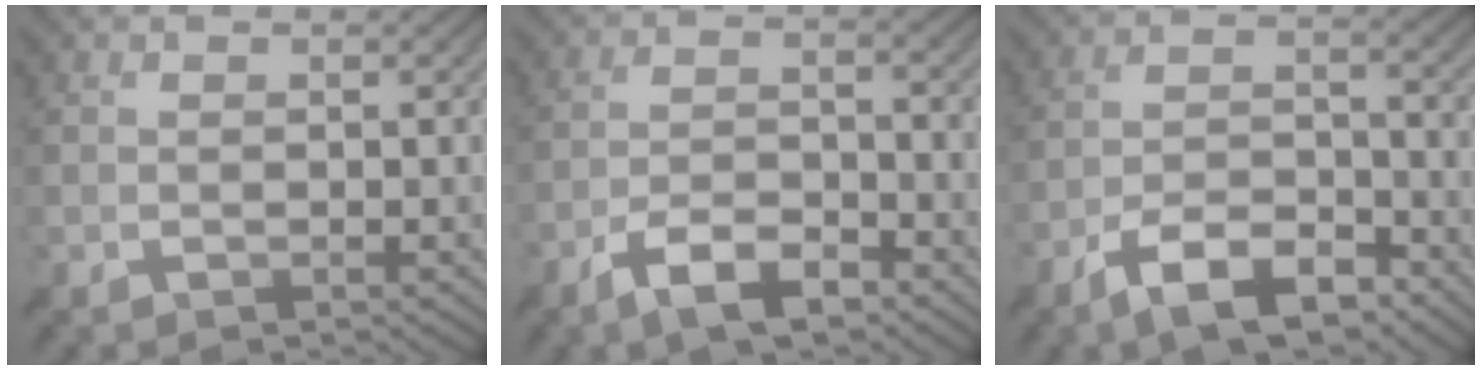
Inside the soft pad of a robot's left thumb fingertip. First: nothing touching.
{"total": 6.5, "force": [-4.6, 2.0, 4.1], "torque": [-0.081, 0.000, -0.086]}
{"total": 8.8, "force": [-6.2, 3.0, 5.5], "torque": [-0.095, -0.001, -0.121]}